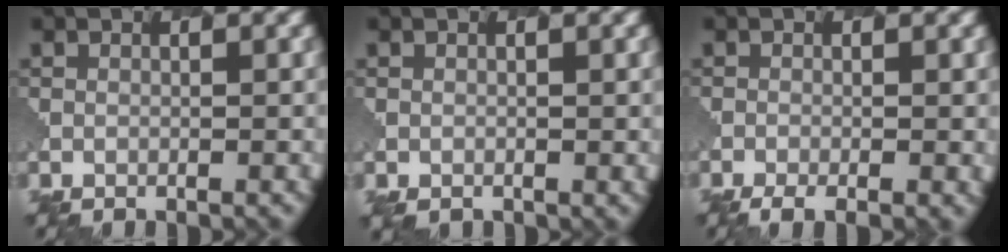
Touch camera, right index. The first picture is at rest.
{"total": 1.5, "force": [-0.4, 1.3, 0.7], "torque": [-0.015, -0.009, -0.003]}
{"total": 3.4, "force": [-1.6, 1.2, 2.7], "torque": [-0.042, -0.005, -0.019]}